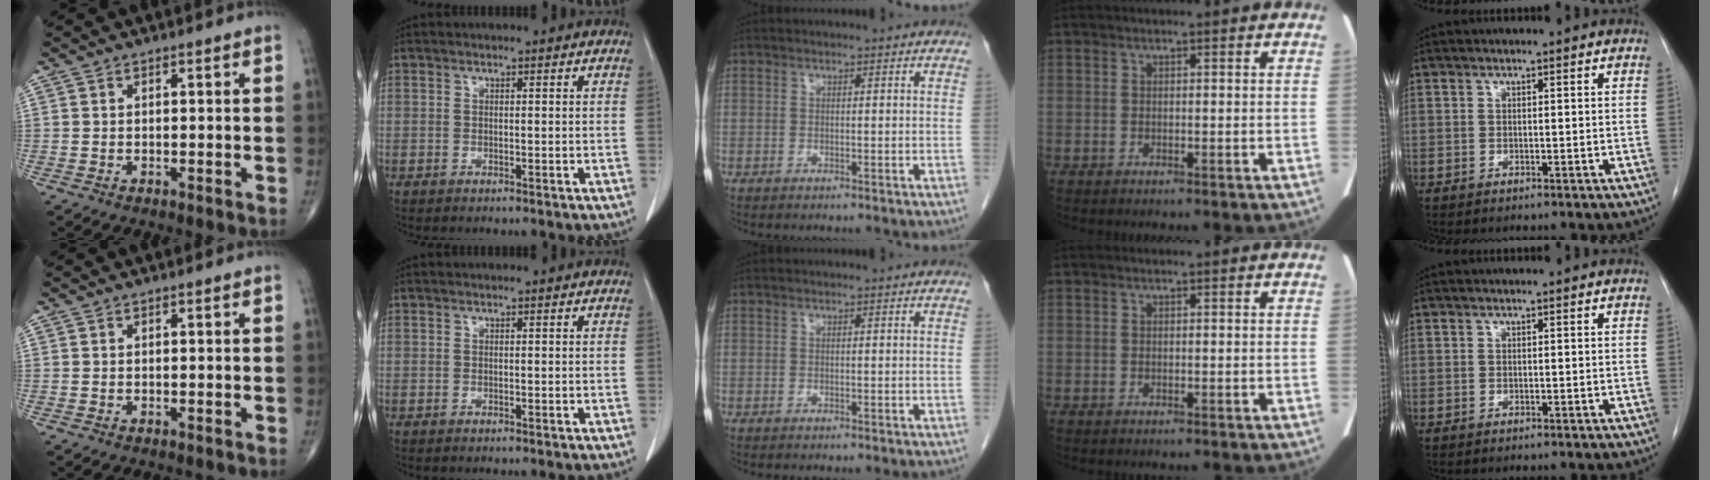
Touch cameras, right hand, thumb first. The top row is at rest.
{}